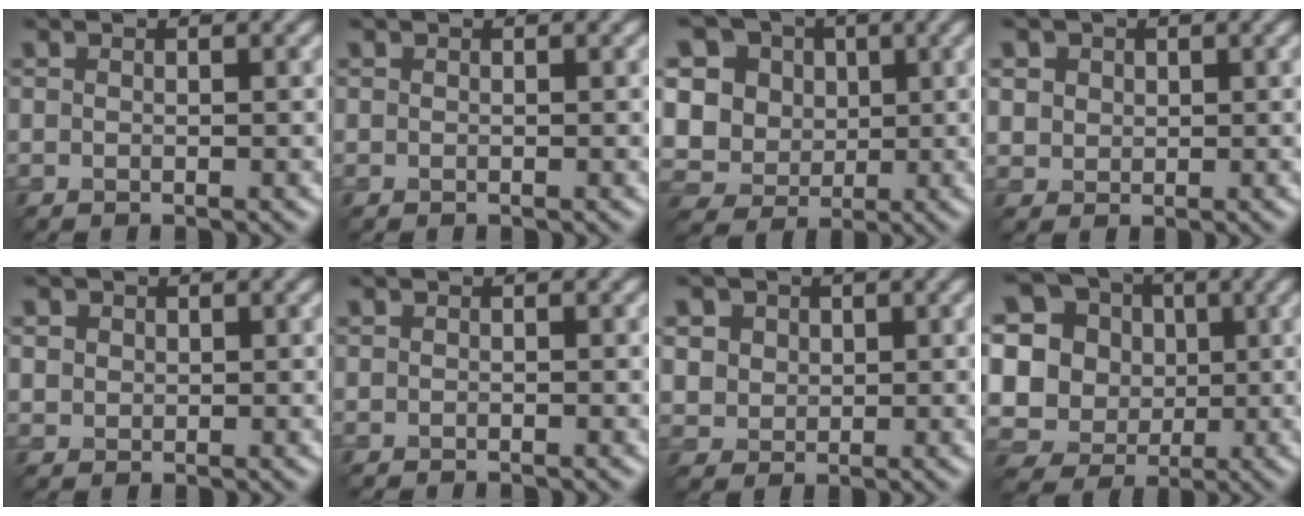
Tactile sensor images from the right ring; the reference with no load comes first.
{"total": 0.0}
{"total": 11.4, "force": [3.4, 9.7, 5.0], "torque": [-0.131, 0.018, 0.053]}
{"total": 2.9, "force": [1.4, 2.3, 1.1], "torque": [-0.036, 0.003, 0.032]}
{"total": 1.3, "force": [0.6, 1.1, 0.3], "torque": [-0.006, -0.006, 0.016]}
{"total": 0.6, "force": [-0.5, 0.1, 0.3], "torque": [0.002, -0.005, -0.011]}
{"total": 4.4, "force": [1.9, 3.5, 1.7], "torque": [-0.056, 0.008, 0.035]}
{"total": 17.2, "force": [2.7, 15.8, 6.1], "torque": [-0.183, 0.013, 0.036]}